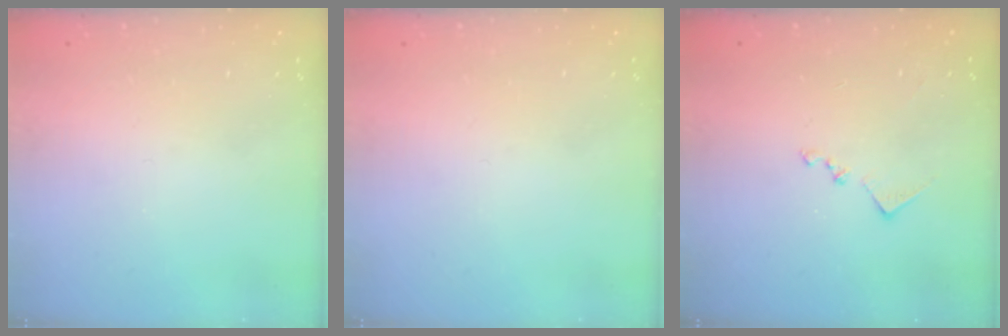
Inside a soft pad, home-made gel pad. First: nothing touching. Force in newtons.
{"total": 0.0}
{"total": 8.2, "press": 8.2, "slide": 0.7}